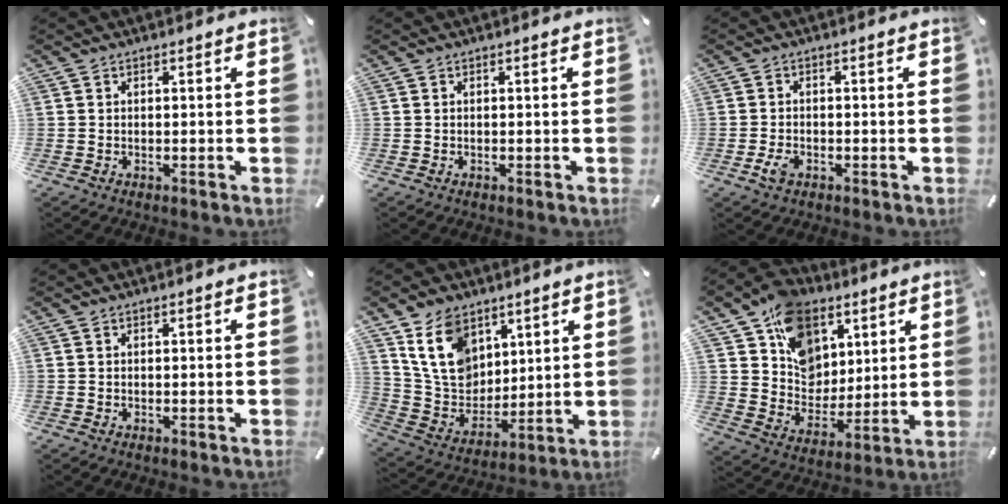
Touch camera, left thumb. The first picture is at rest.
{"total": 0.0}
{"total": 2.8, "force": [-1.2, 1.9, 1.8], "torque": [-0.044, -0.001, -0.023]}
{"total": 0.0}
{"total": 14.8, "force": [7.5, 11.1, 6.2], "torque": [-0.129, -0.029, 0.153]}
{"total": 14.4, "force": [7.2, 11.6, 4.6], "torque": [-0.089, -0.048, 0.139]}